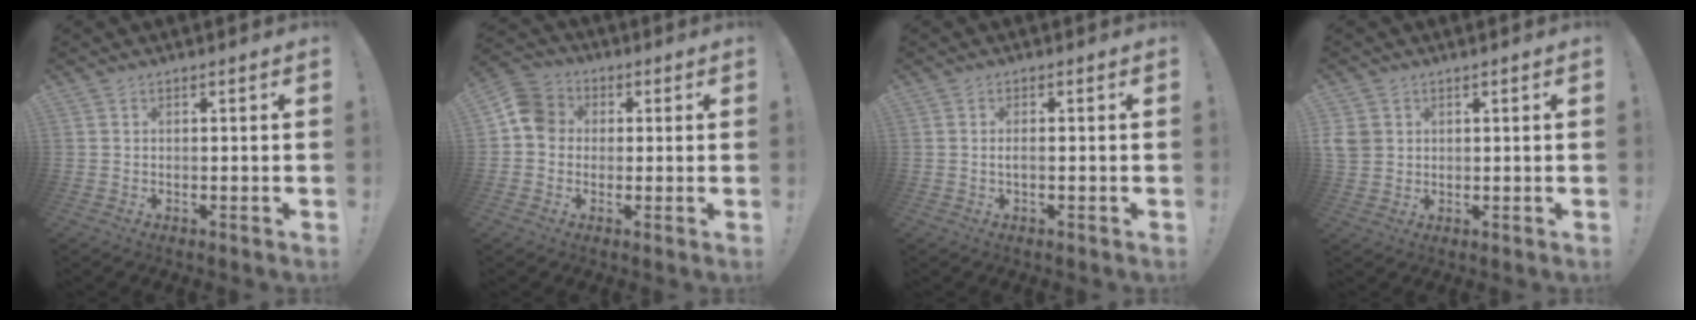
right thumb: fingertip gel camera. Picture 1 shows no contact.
{"total": 8.0, "force": [0.5, 7.3, 3.4], "torque": [-0.045, 0.015, 0.013]}
{"total": 1.6, "force": [-0.3, 0.4, 1.6], "torque": [-0.028, 0.005, -0.005]}
{"total": 5.0, "force": [1.7, 4.0, 2.4], "torque": [-0.056, -0.003, 0.035]}